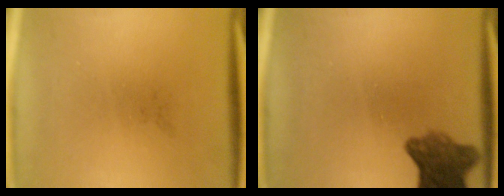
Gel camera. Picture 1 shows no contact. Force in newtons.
{"total": 7.3}